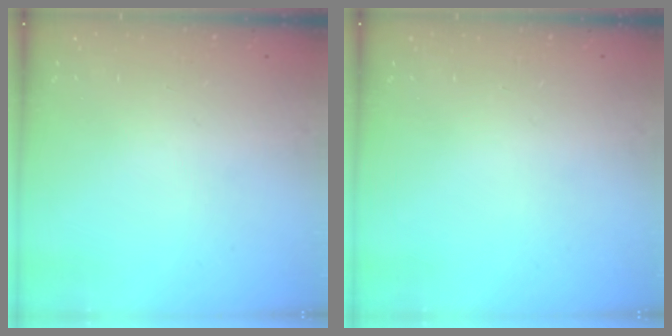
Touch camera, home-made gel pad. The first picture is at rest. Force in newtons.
{"total": 0.0}